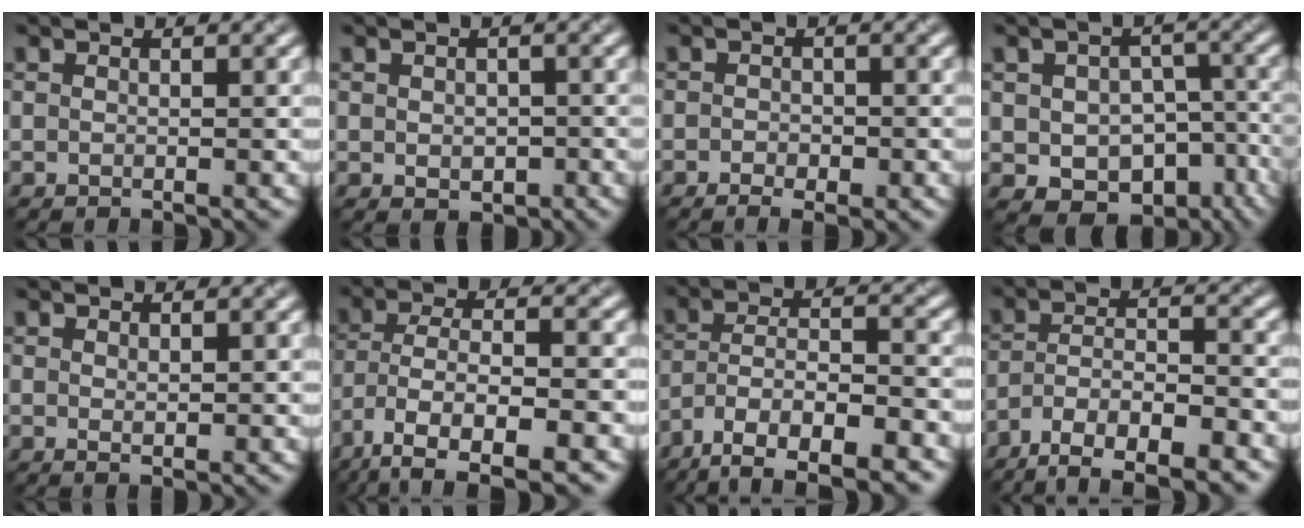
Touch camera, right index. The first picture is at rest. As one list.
[{"total": 1.1, "force": [-0.2, 0.9, 0.6], "torque": [-0.013, -0.001, 0.003]}, {"total": 2.3, "force": [-1.3, 1.2, 1.5], "torque": [-0.017, 0.004, -0.009]}, {"total": 8.6, "force": [-3.9, 5.9, 5.0], "torque": [-0.064, -0.015, -0.035]}, {"total": 0.5, "force": [0.5, -0.2, 0.1], "torque": [-0.008, 0.003, 0.011]}, {"total": 9.8, "force": [-6.2, 3.1, 6.9], "torque": [-0.137, -0.004, -0.105]}, {"total": 9.4, "force": [-6.6, 3.1, 5.9], "torque": [-0.114, 0.005, -0.114]}, {"total": 8.4, "force": [-6.4, 2.6, 4.8], "torque": [-0.085, 0.001, -0.107]}]